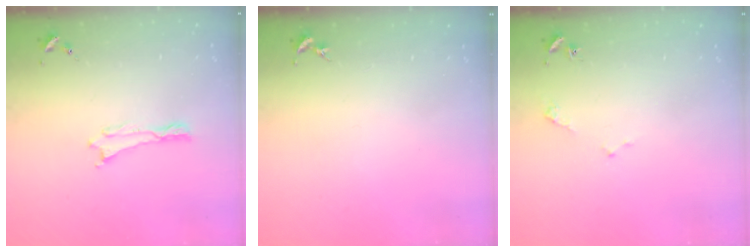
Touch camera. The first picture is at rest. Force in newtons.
{"total": 0.0}
{"total": 2.3, "press": 2.2, "slide": 0.3}